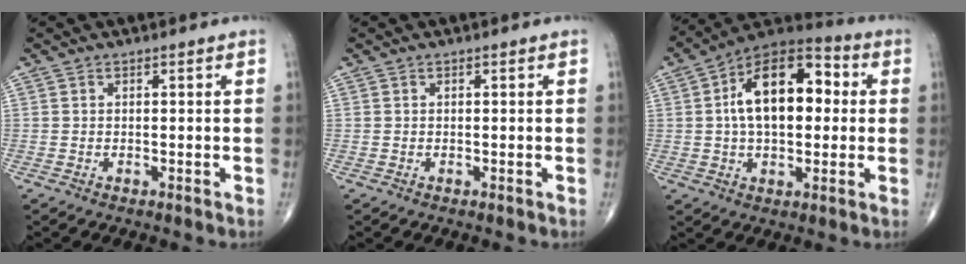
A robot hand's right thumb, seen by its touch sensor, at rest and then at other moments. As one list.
[{"total": 0.0}, {"total": 17.5, "force": [2.4, 9.8, 14.3], "torque": [-0.208, 0.031, 0.029]}]